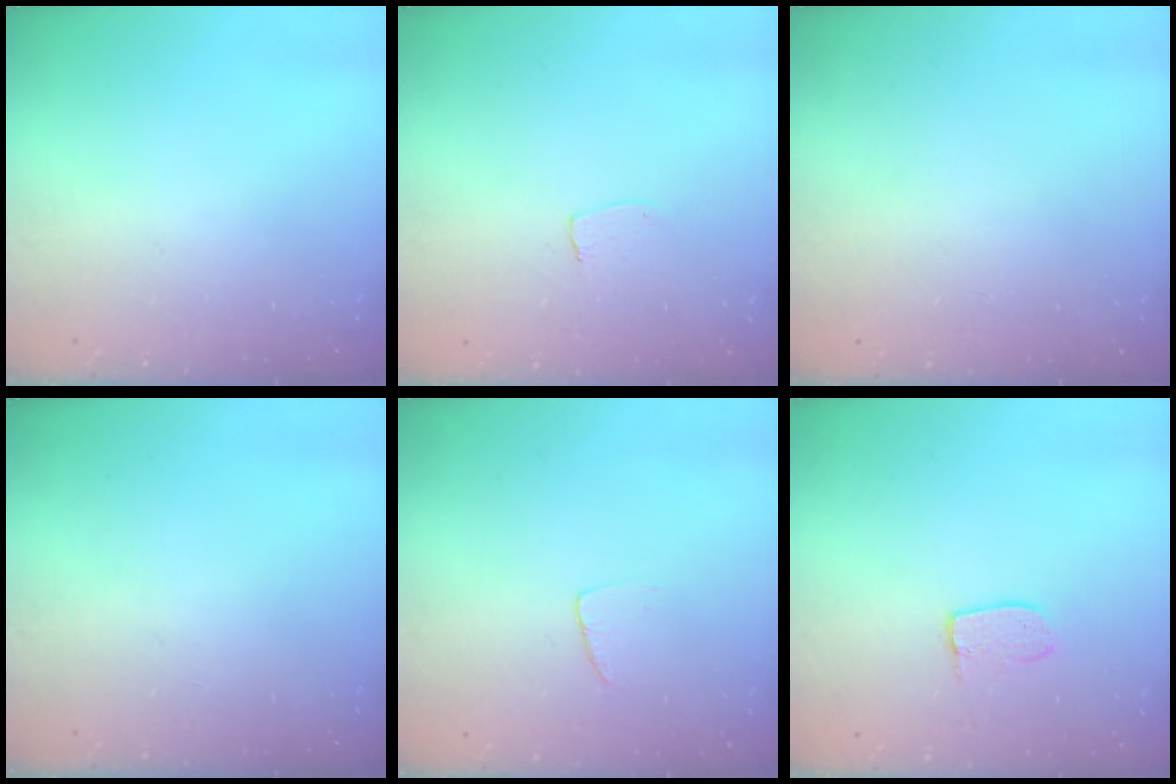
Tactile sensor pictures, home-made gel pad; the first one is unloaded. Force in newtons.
{"total": 2.6, "press": 2.6, "slide": 0.1}
{"total": 0.0}
{"total": 0.0}
{"total": 4.0, "press": 4.0, "slide": 0.3}
{"total": 5.5, "press": 5.5, "slide": 0.4}